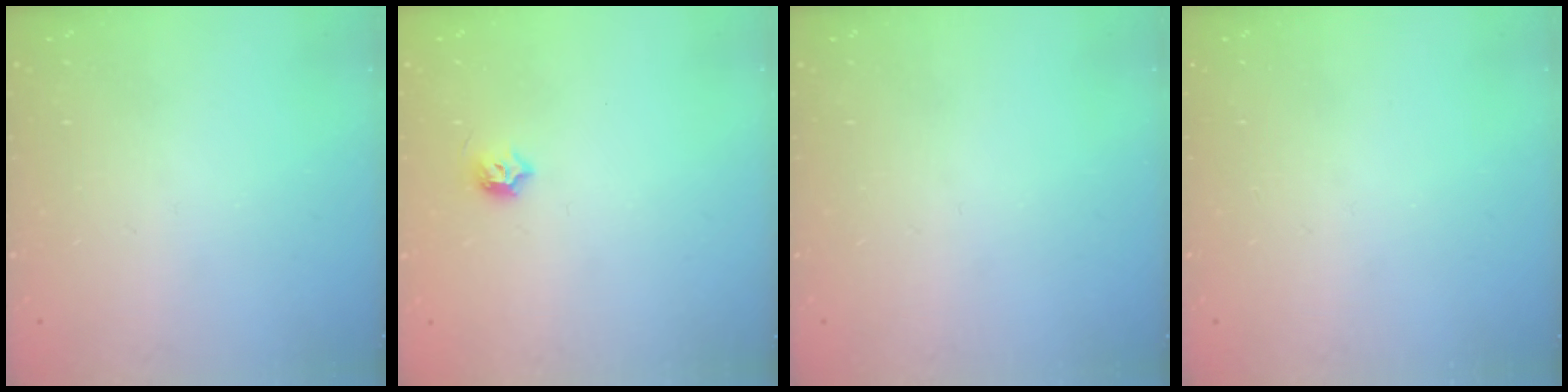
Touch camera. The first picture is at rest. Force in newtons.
{"total": 5.5, "press": 5.4, "slide": 0.9}
{"total": 0.0}
{"total": 0.0}